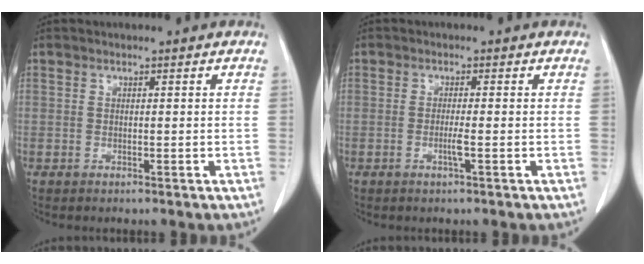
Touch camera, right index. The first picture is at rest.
{"total": 1.7, "force": [-0.7, -0.3, 1.6], "torque": [-0.033, -0.003, -0.014]}